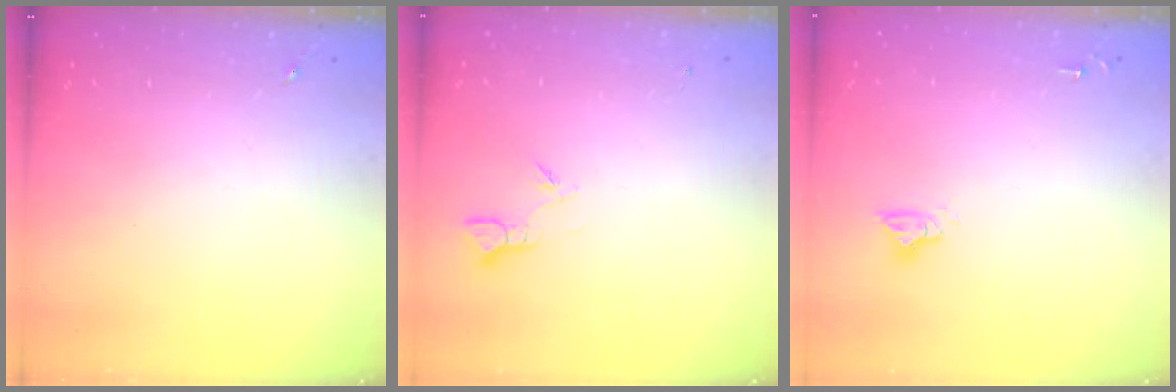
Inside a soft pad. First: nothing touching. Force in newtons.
{"total": 2.7, "press": 2.7, "slide": 0.3}
{"total": 4.8, "press": 4.8, "slide": 0.3}